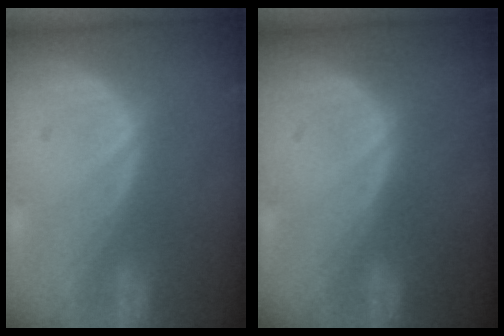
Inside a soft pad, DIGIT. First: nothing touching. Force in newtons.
{"total": 0.0}